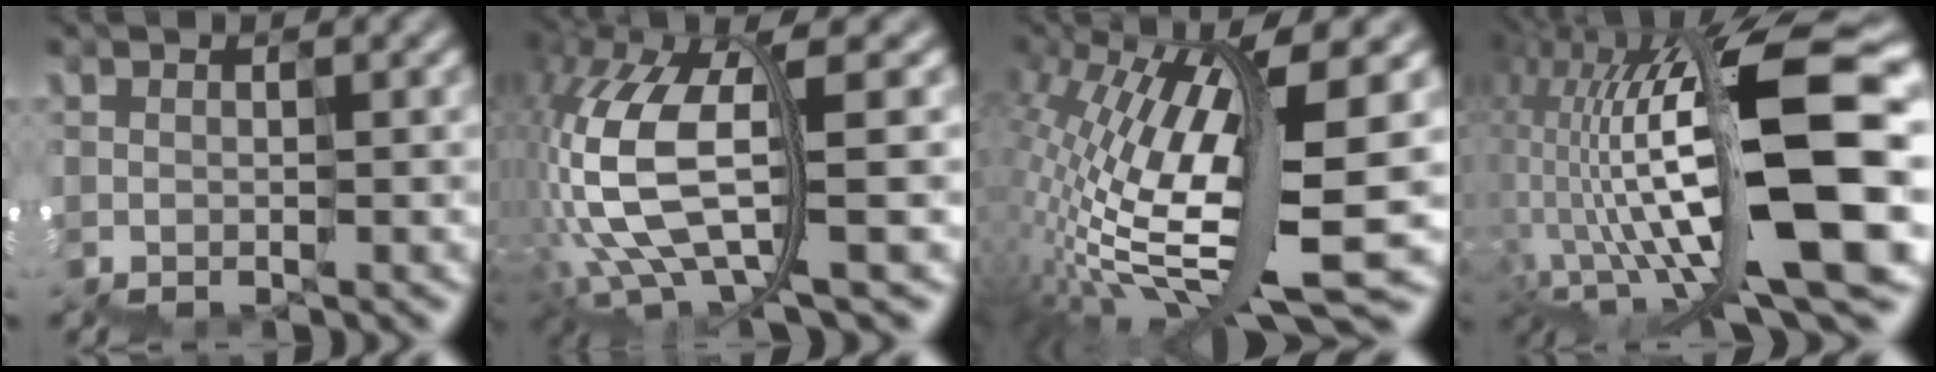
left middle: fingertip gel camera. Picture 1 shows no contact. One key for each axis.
{"total": 10.3, "fx": -0.6, "fy": 4.7, "fz": 9.1, "tx": -0.232, "ty": -0.004, "tz": -0.013}
{"total": 11.6, "fx": 1.6, "fy": 3.1, "fz": 11.1, "tx": -0.220, "ty": 0.005, "tz": 0.041}
{"total": 14.5, "fx": 0.5, "fy": 4.9, "fz": 13.7, "tx": -0.246, "ty": 0.019, "tz": 0.018}